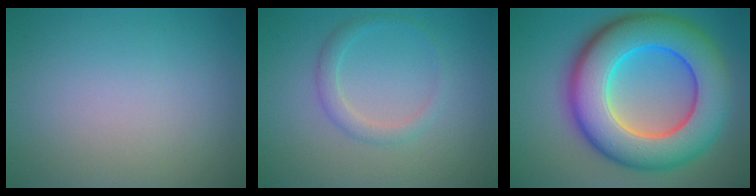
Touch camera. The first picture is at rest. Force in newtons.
{"total": 1.8, "press": 1.8, "slide": 0.2}
{"total": 13.1, "press": 13.1, "slide": 0.2}